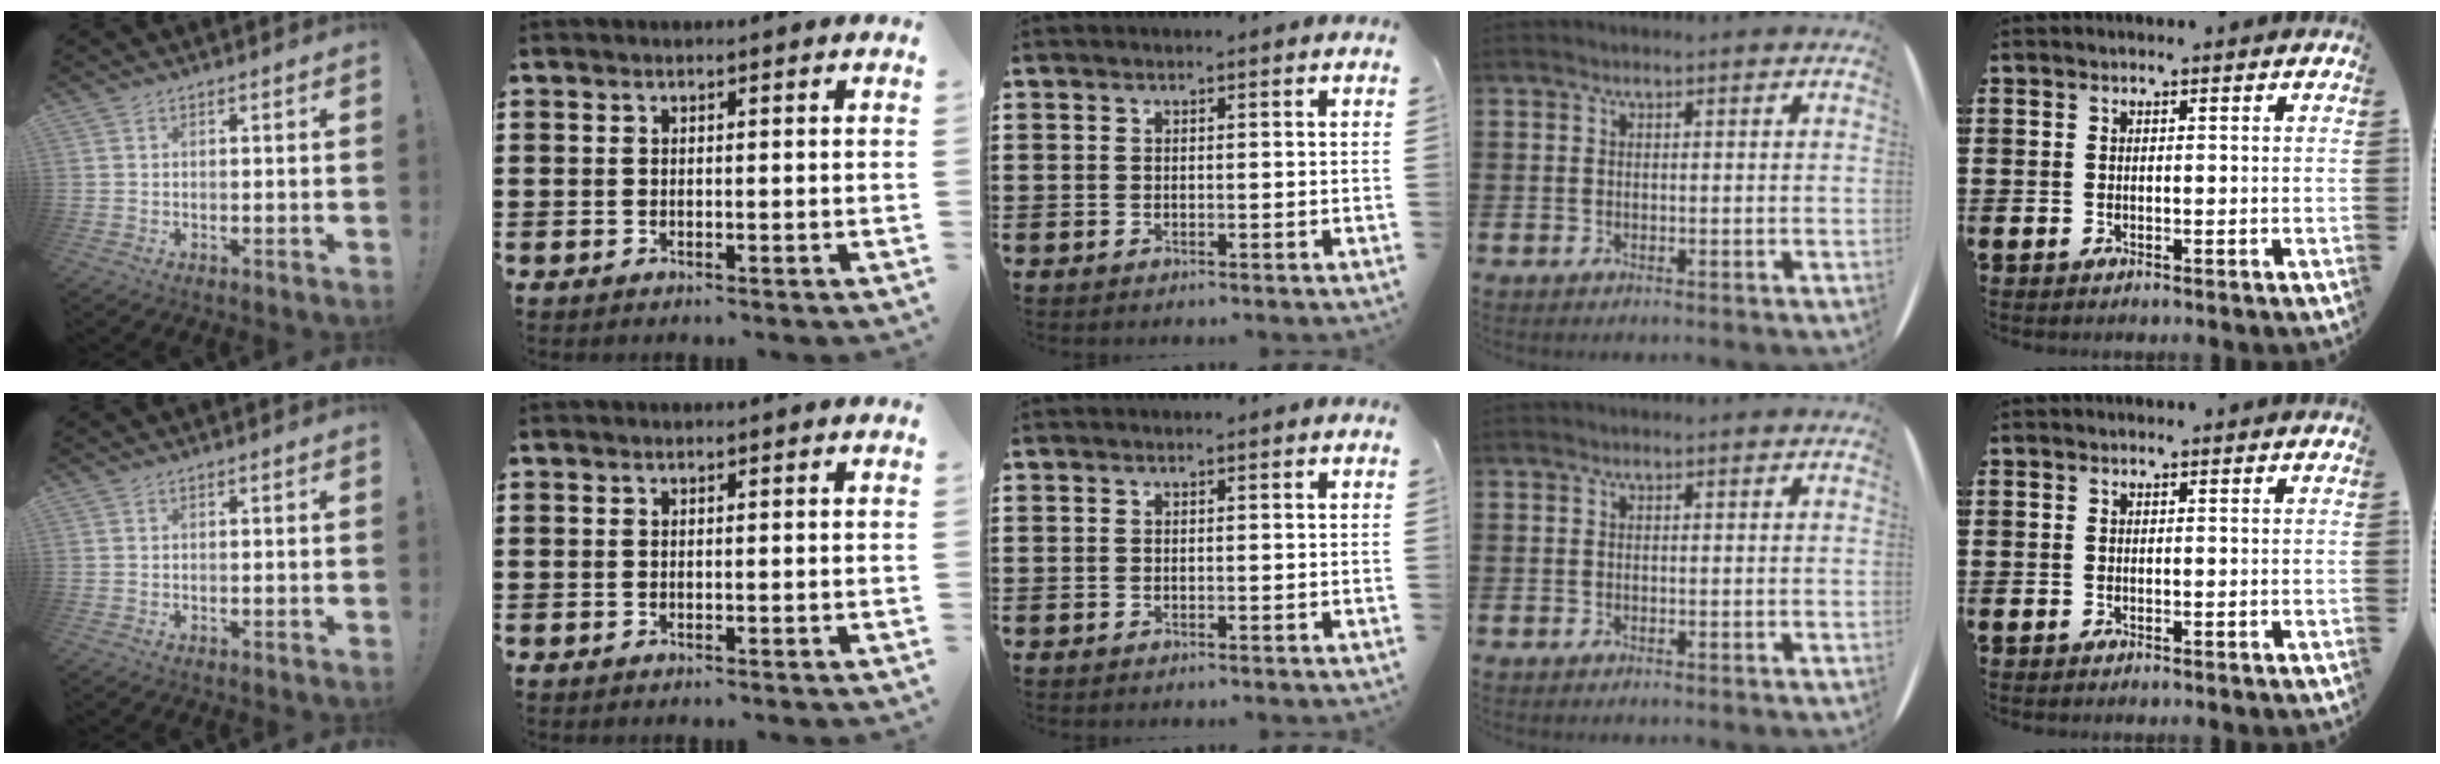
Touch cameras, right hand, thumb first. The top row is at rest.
{}